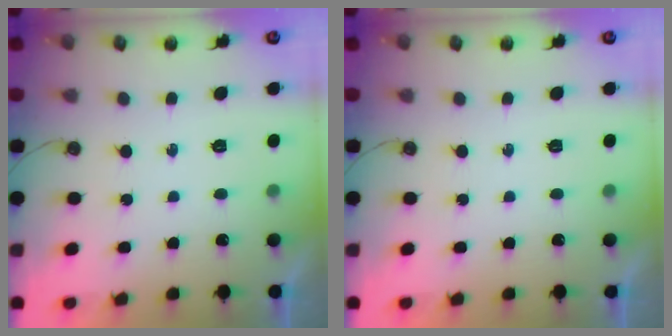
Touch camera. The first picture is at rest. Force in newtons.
{"total": 0.0}